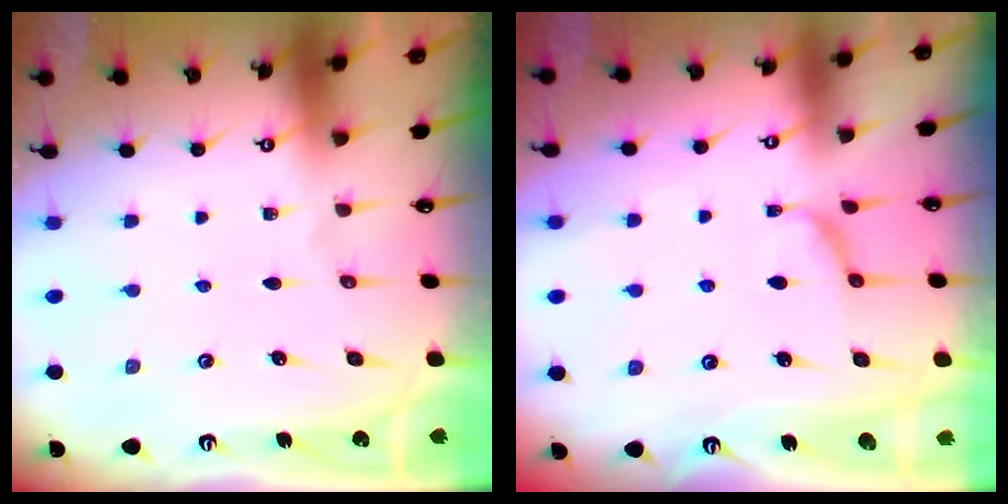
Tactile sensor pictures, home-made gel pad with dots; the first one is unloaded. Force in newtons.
{"total": 2.3, "press": 2.0, "slide": 1.1}